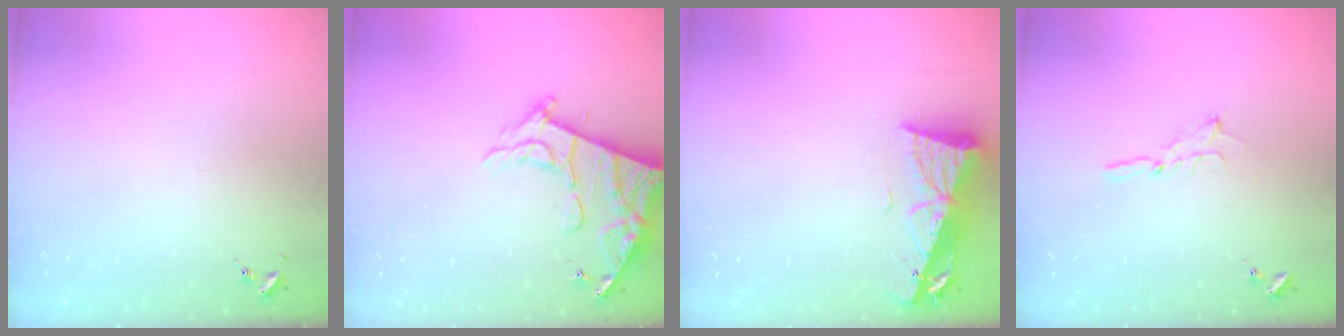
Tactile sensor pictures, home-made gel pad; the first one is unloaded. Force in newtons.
{"total": 14.0, "press": 13.9, "slide": 1.1}
{"total": 9.2, "press": 9.2, "slide": 1.1}
{"total": 2.0, "press": 2.0, "slide": 0.2}